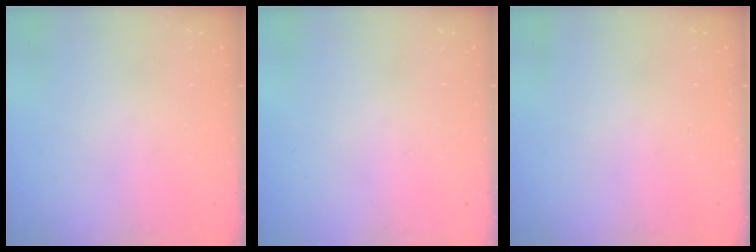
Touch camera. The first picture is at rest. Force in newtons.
{"total": 0.0}
{"total": 0.0}